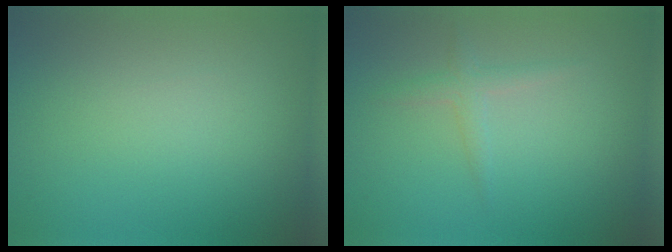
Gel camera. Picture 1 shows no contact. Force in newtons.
{"total": 1.3, "press": 1.3, "slide": 0.1}